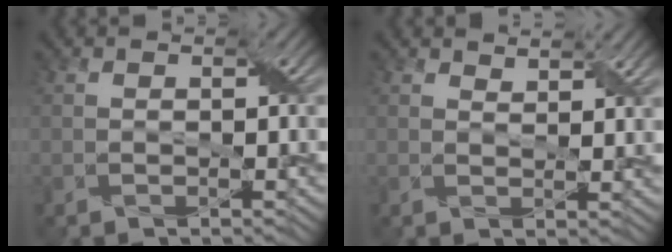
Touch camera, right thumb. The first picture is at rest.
{"total": 2.3, "force": [2.0, 0.6, 1.0], "torque": [-0.018, -0.002, 0.040]}